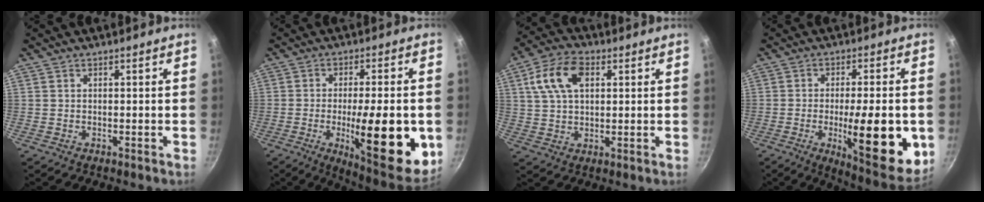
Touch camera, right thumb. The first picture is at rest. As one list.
[{"total": 20.3, "force": [-4.3, 5.9, 19.0], "torque": [-0.246, -0.020, -0.046]}, {"total": 10.7, "force": [3.4, 6.4, 7.9], "torque": [-0.147, 0.012, 0.059]}, {"total": 18.9, "force": [-4.0, 5.5, 17.7], "torque": [-0.231, -0.020, -0.043]}]